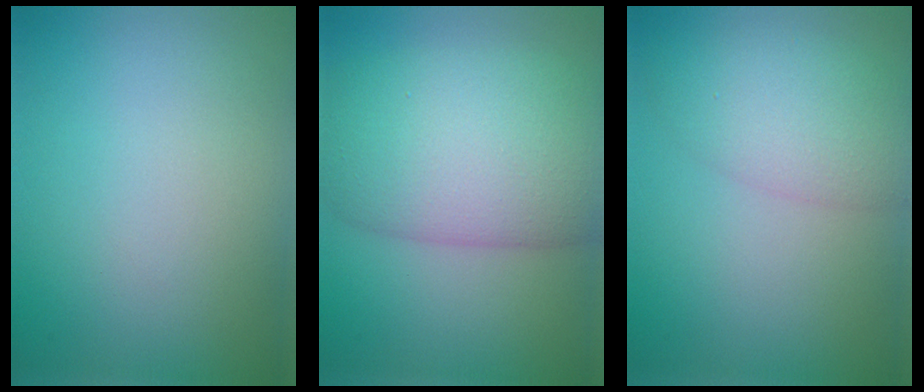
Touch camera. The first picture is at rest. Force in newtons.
{"total": 11.0, "press": 11.0, "slide": 0.1}
{"total": 4.6, "press": 4.6, "slide": 0.2}